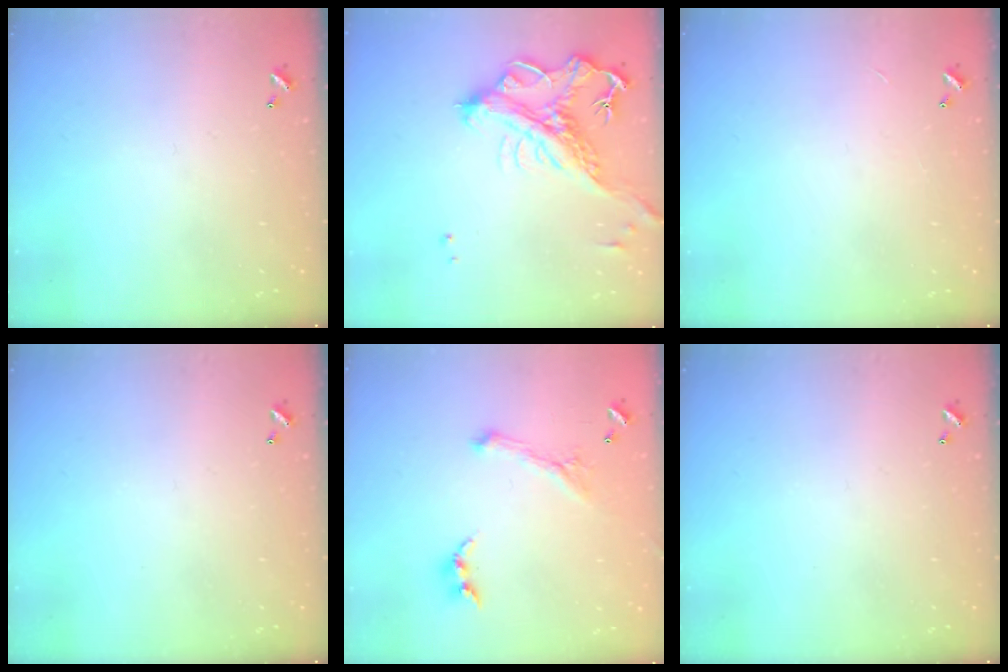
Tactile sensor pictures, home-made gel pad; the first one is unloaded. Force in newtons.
{"total": 5.5, "press": 5.2, "slide": 1.6}
{"total": 0.0}
{"total": 0.0}
{"total": 0.7, "press": 0.6, "slide": 0.3}
{"total": 0.0}